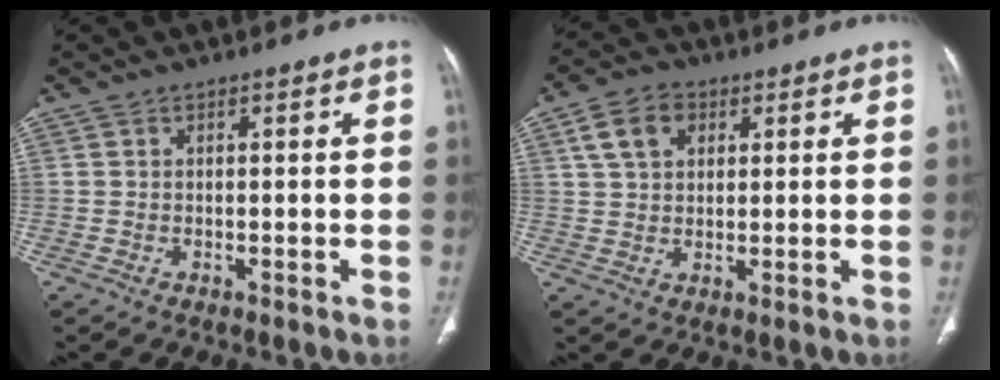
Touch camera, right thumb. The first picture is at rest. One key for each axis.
{"total": 7.0, "fx": 2.8, "fy": 4.9, "fz": 4.1, "tx": -0.060, "ty": 0.005, "tz": 0.048}